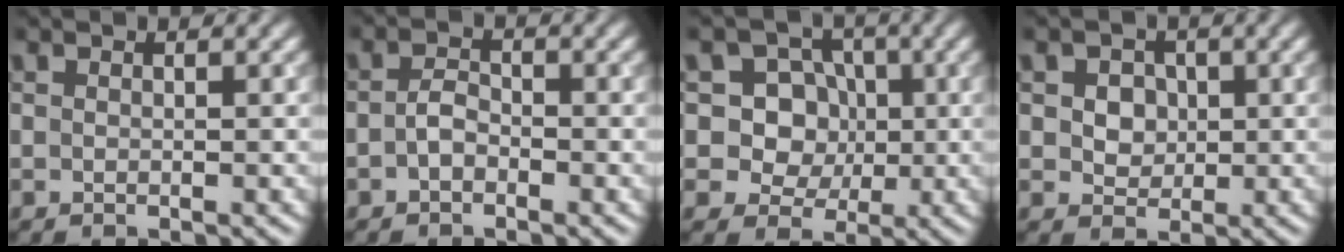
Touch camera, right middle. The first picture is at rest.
{"total": 1.6, "force": [-0.6, 0.9, 1.1], "torque": [-0.023, 0.004, -0.016]}
{"total": 8.2, "force": [2.0, 7.3, 3.2], "torque": [-0.049, 0.029, 0.019]}
{"total": 3.5, "force": [0.9, 2.8, 1.9], "torque": [-0.023, 0.012, 0.006]}